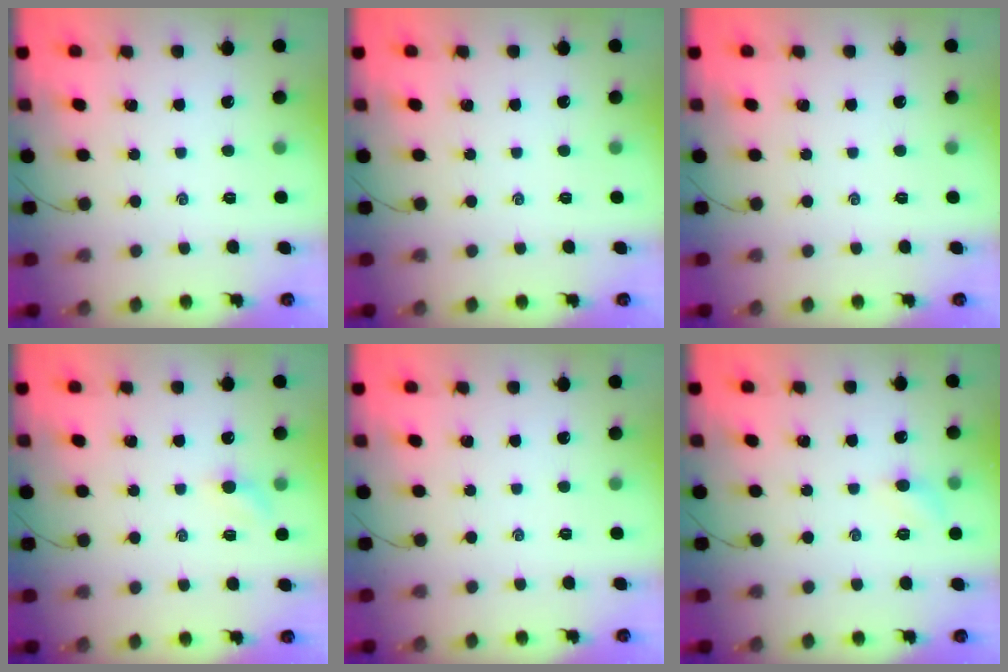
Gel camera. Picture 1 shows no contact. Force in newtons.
{"total": 0.0}
{"total": 0.0}
{"total": 2.9, "press": 2.7, "slide": 0.9}
{"total": 0.0}
{"total": 5.2, "press": 5.0, "slide": 1.1}